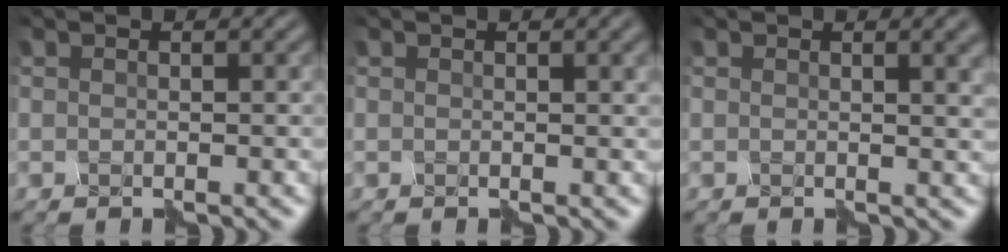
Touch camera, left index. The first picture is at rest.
{"total": 1.9, "force": [0.7, 0.8, 1.5], "torque": [-0.010, 0.009, 0.000]}
{"total": 2.7, "force": [1.1, 0.9, 2.3], "torque": [-0.018, 0.013, 0.007]}